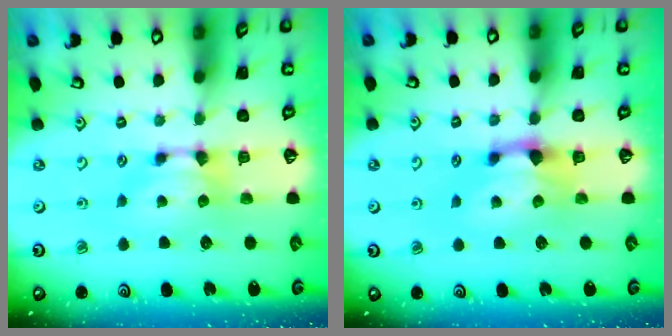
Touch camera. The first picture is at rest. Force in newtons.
{"total": 1.9, "press": 1.3, "slide": 1.4}